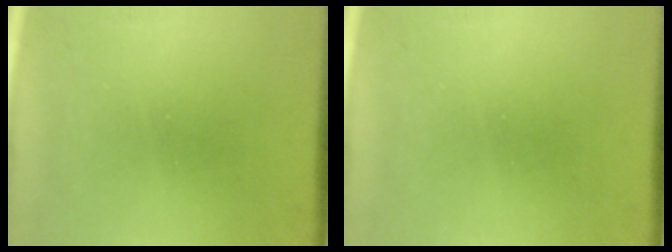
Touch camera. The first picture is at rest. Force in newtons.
{"total": 0.0}